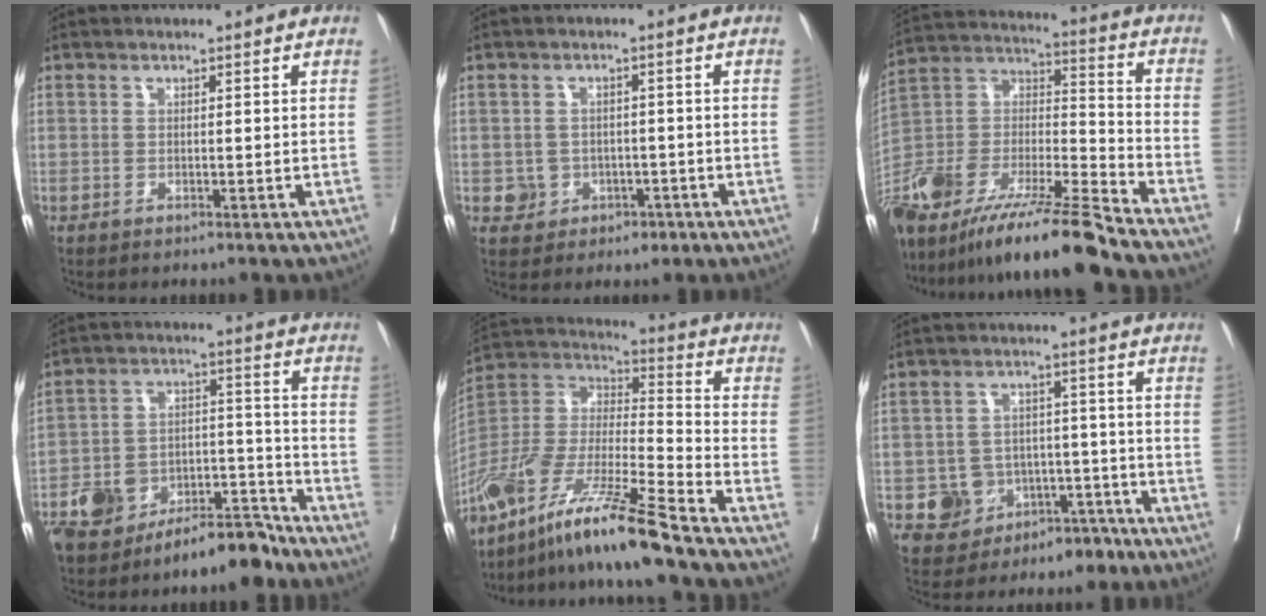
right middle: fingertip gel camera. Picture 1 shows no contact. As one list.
[{"total": 3.8, "force": [-1.3, 3.5, 0.8], "torque": [-0.002, 0.013, -0.008]}, {"total": 24.6, "force": [-19.8, 1.8, 14.4], "torque": [-0.292, -0.022, -0.371]}, {"total": 12.3, "force": [-9.2, 5.0, 6.4], "torque": [-0.098, 0.034, -0.158]}, {"total": 19.7, "force": [-14.5, 0.3, 13.3], "torque": [-0.296, -0.036, -0.279]}, {"total": 8.2, "force": [-4.1, 6.8, 1.9], "torque": [-0.022, 0.025, -0.051]}]